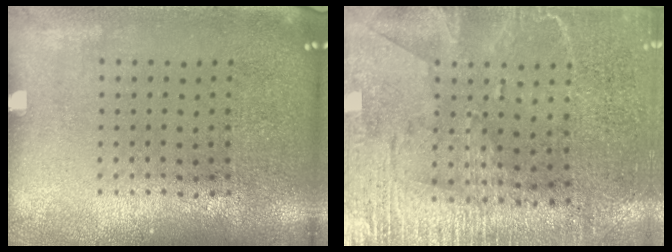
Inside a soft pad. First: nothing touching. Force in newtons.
{"total": 3.0, "press": 2.7, "slide": 1.3}